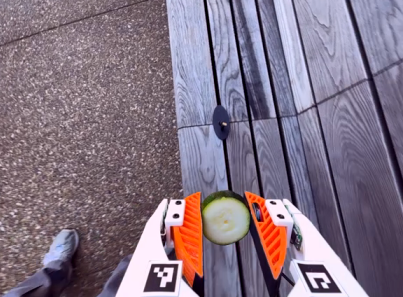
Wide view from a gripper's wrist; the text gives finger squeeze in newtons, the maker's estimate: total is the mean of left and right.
{"total": 10.4, "left": 10.3, "right": 10.5}